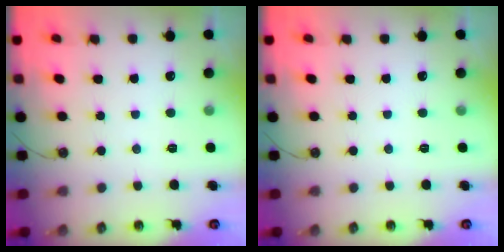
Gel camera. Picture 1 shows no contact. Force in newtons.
{"total": 0.0}